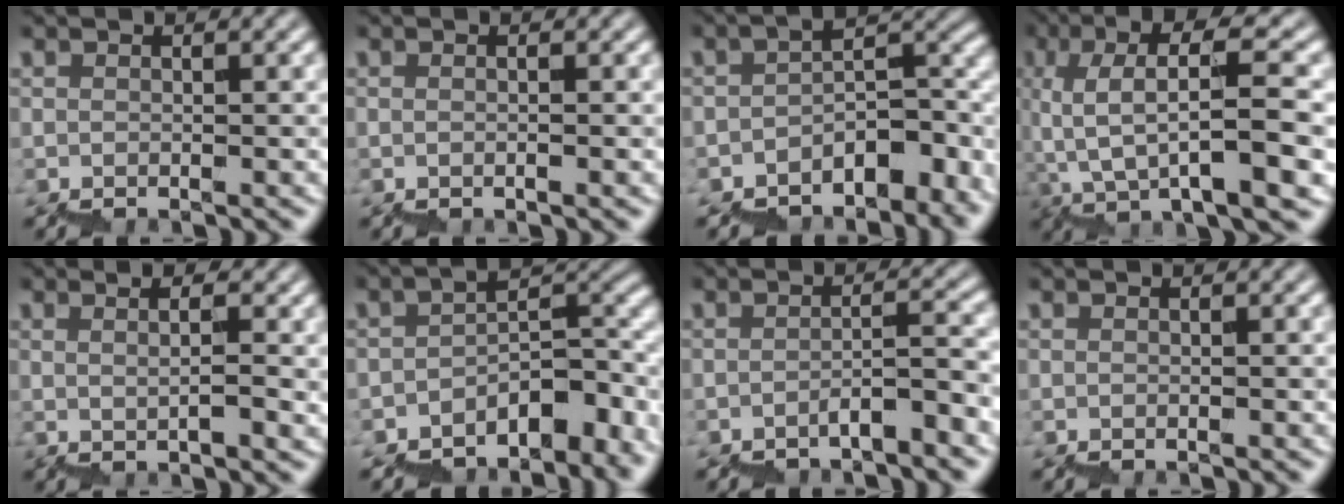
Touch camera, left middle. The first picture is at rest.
{"total": 0.5, "force": [0.2, 0.1, 0.5], "torque": [-0.006, 0.000, 0.000]}
{"total": 6.6, "force": [-3.6, 3.3, 4.4], "torque": [-0.053, 0.010, -0.062]}
{"total": 8.2, "force": [0.9, 2.2, 7.9], "torque": [-0.139, 0.022, 0.016]}
{"total": 3.1, "force": [1.7, 0.7, 2.5], "torque": [-0.022, 0.005, 0.032]}
{"total": 7.6, "force": [-4.4, 4.0, 4.8], "torque": [-0.060, 0.008, -0.067]}
{"total": 2.8, "force": [-1.5, 0.4, 2.4], "torque": [-0.032, 0.022, -0.023]}
{"total": 0.0}